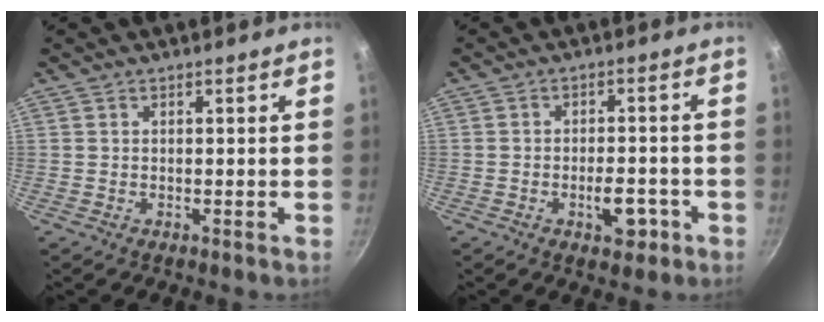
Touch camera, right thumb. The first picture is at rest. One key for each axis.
{"total": 5.2, "fx": -2.4, "fy": 2.8, "fz": 3.7, "tx": -0.037, "ty": 0.017, "tz": -0.032}